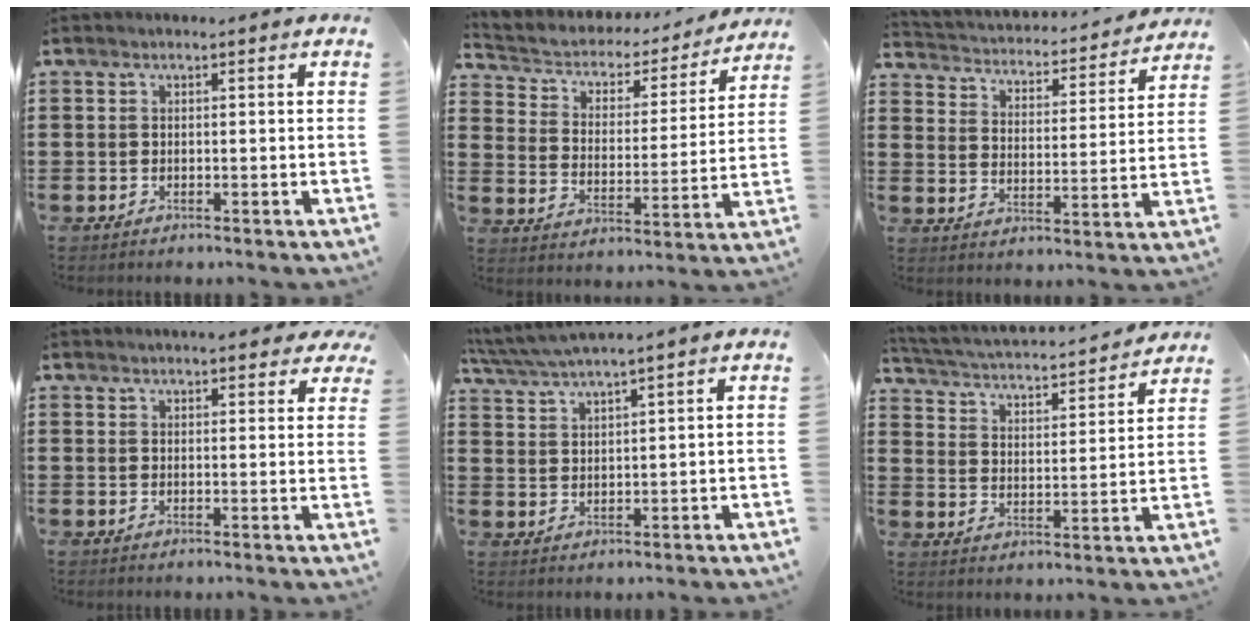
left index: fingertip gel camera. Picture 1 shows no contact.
{"total": 3.2, "force": [2.7, 1.7, 0.5], "torque": [-0.032, -0.022, 0.035]}
{"total": 2.5, "force": [2.4, 0.3, 0.0], "torque": [-0.021, -0.027, 0.031]}
{"total": 3.9, "force": [3.7, 0.5, 1.2], "torque": [-0.018, -0.012, 0.065]}
{"total": 3.6, "force": [3.2, -0.4, 1.5], "torque": [-0.041, -0.012, 0.057]}
{"total": 2.7, "force": [2.5, 0.1, 0.9], "torque": [-0.037, -0.028, 0.030]}